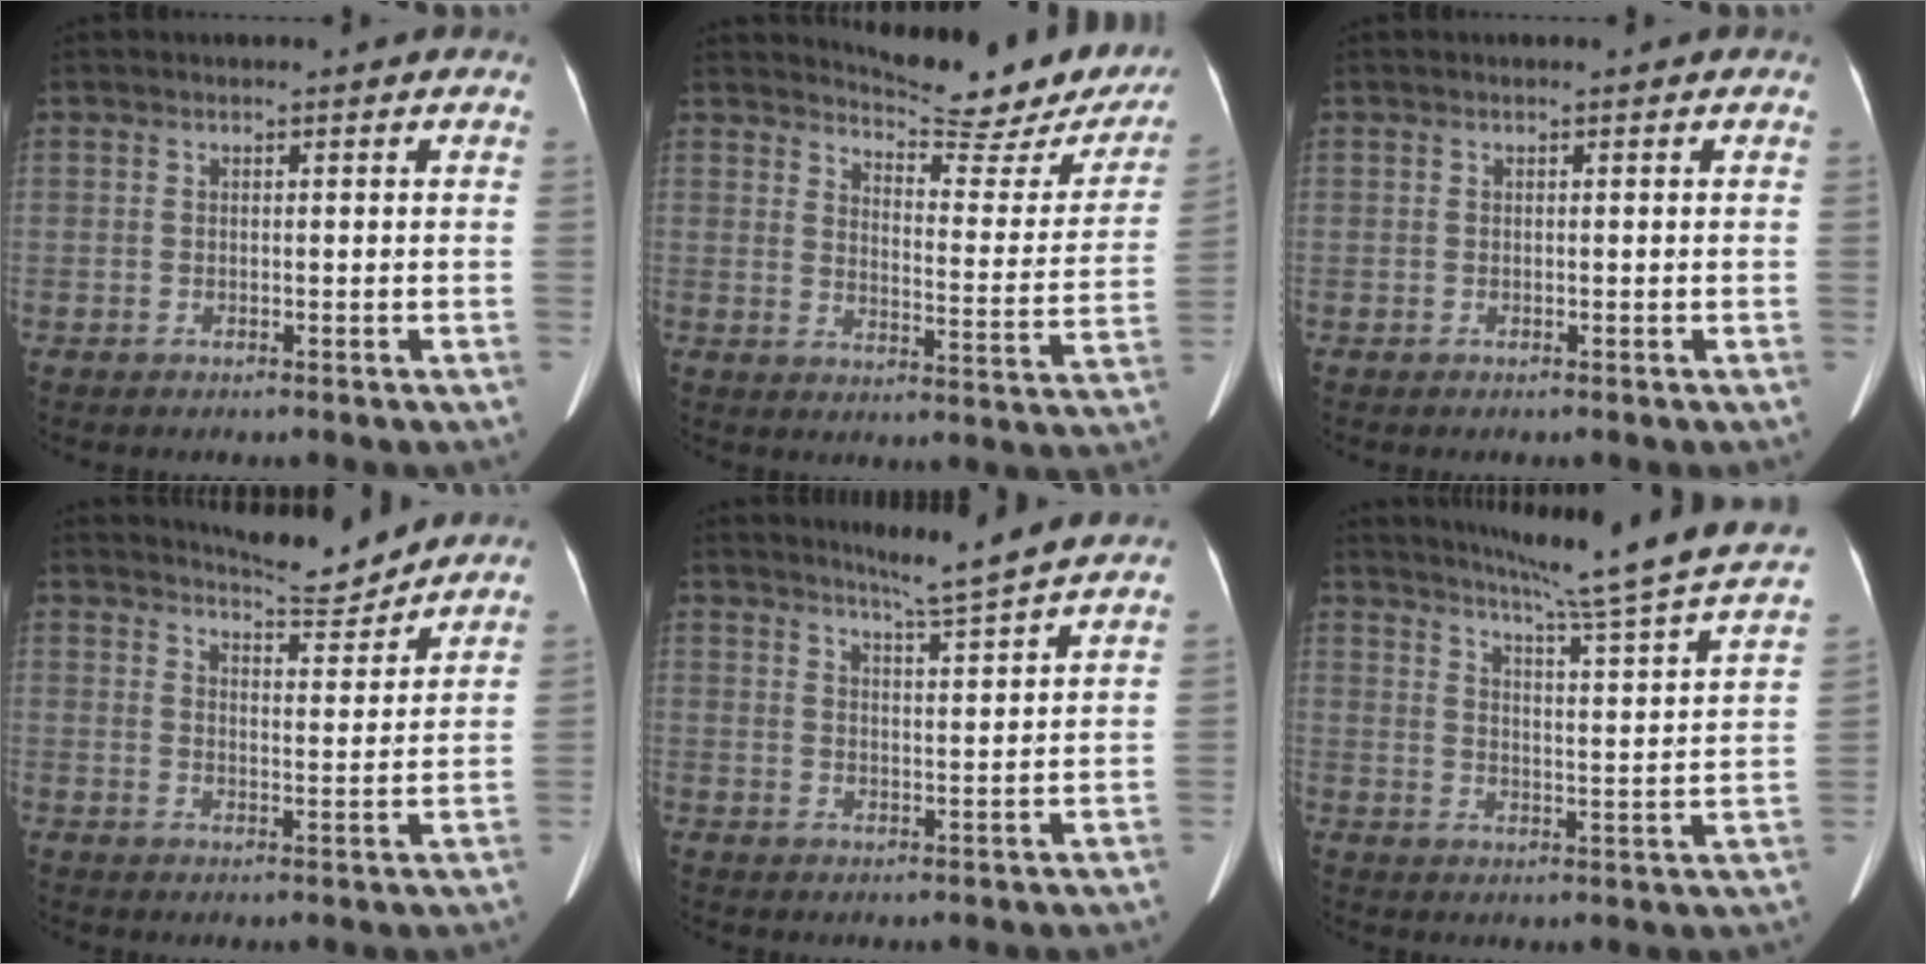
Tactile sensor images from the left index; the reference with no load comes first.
{"total": 17.5, "force": [16.3, 3.4, 5.6], "torque": [-0.064, -0.059, 0.184]}
{"total": 0.0}
{"total": 6.4, "force": [6.3, -0.1, 0.7], "torque": [-0.020, -0.015, 0.094]}
{"total": 5.8, "force": [5.1, -1.8, 1.9], "torque": [-0.037, -0.016, 0.081]}
{"total": 22.1, "force": [19.0, -1.4, 11.3], "torque": [-0.169, -0.054, 0.239]}